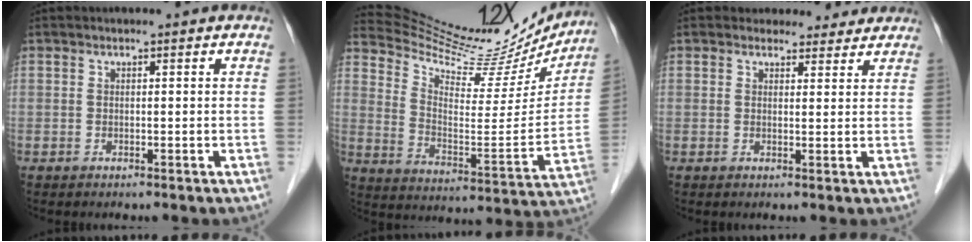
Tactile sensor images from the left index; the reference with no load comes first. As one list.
[{"total": 24.3, "force": [22.5, 5.3, 7.4], "torque": [-0.113, -0.046, 0.316]}, {"total": 4.6, "force": [4.2, 2.0, 0.2], "torque": [0.008, 0.004, 0.044]}]